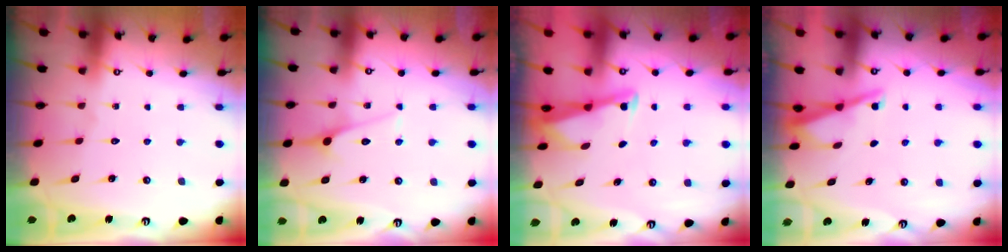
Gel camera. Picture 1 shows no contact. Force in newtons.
{"total": 5.0, "press": 5.0, "slide": 0.5}
{"total": 2.5, "press": 2.5, "slide": 0.1}
{"total": 2.9, "press": 2.9, "slide": 0.2}